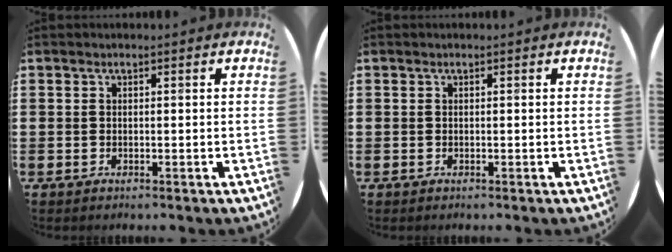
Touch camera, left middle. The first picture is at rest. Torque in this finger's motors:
{"motor_torque": [-0.04, 0.04, 0.00, 0.01]}